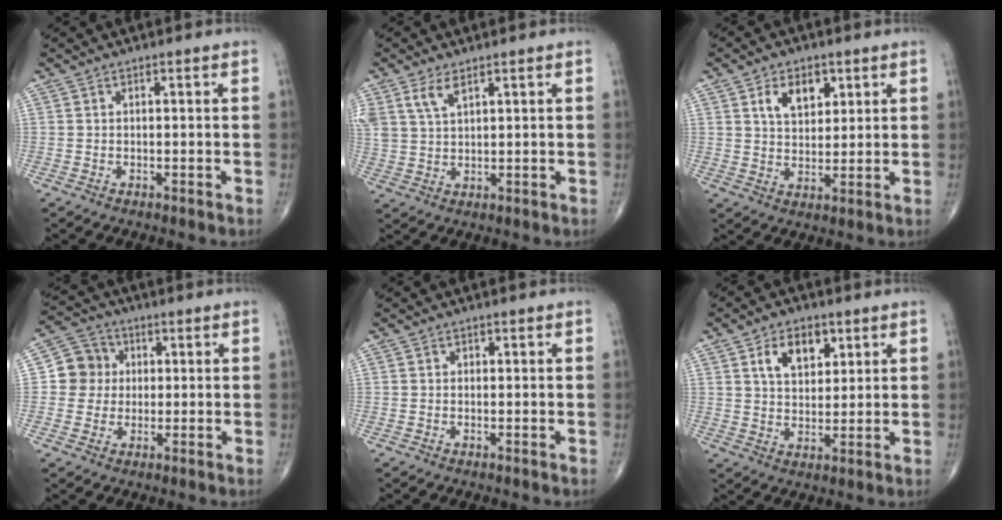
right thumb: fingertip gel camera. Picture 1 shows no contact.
{"total": 5.0, "force": [3.0, 2.2, 3.3], "torque": [-0.069, -0.008, 0.068]}
{"total": 7.2, "force": [3.2, 4.5, 4.6], "torque": [-0.050, -0.017, 0.056]}
{"total": 7.2, "force": [0.7, 7.0, 1.7], "torque": [0.005, 0.010, 0.002]}
{"total": 0.6, "force": [0.1, 0.5, 0.2], "torque": [0.006, 0.002, 0.001]}
{"total": 8.1, "force": [3.7, 5.0, 5.2], "torque": [-0.059, -0.016, 0.062]}